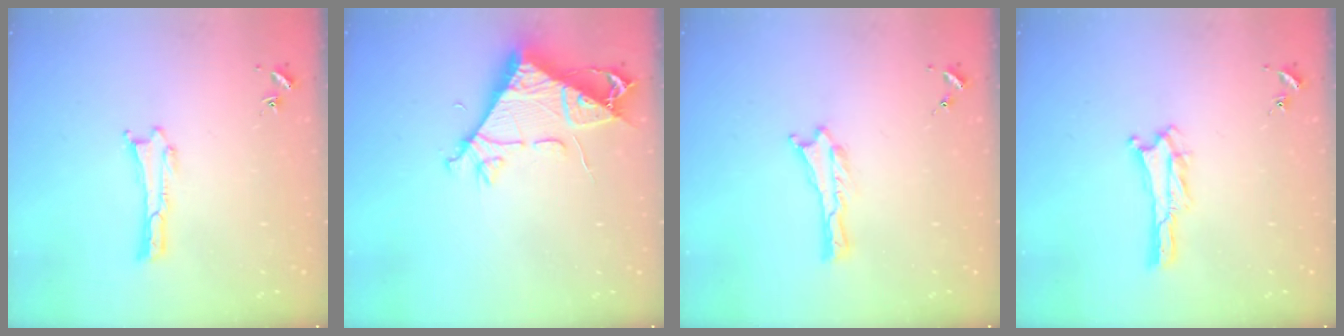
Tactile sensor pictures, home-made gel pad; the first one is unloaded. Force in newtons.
{"total": 8.0, "press": 8.0, "slide": 0.7}
{"total": 0.0}
{"total": 1.3, "press": 1.3, "slide": 0.4}